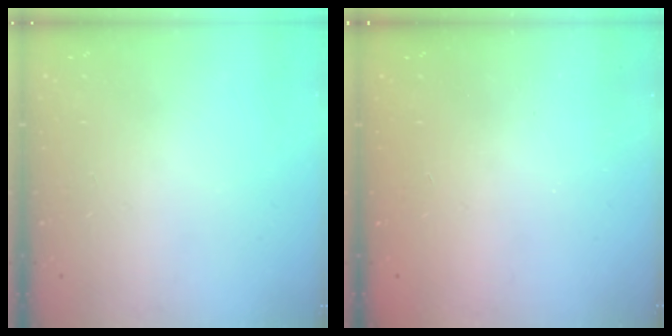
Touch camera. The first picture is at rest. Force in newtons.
{"total": 2.3, "press": 2.2, "slide": 0.7}